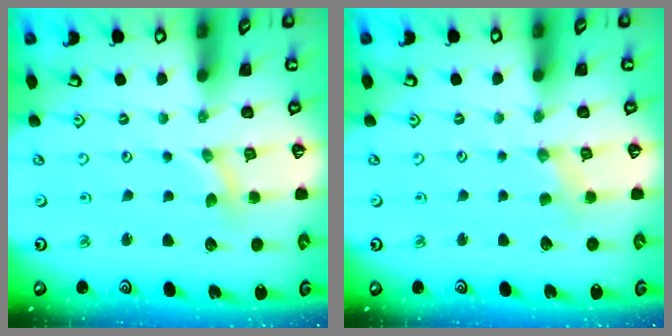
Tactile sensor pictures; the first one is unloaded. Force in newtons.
{"total": 0.0}